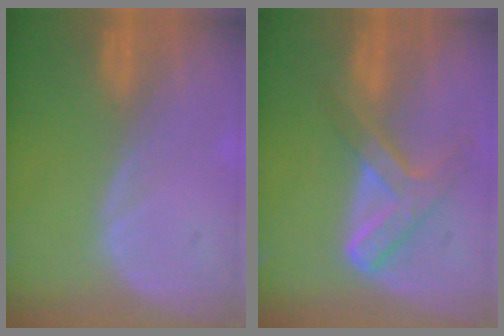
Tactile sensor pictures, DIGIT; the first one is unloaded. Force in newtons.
{"total": 7.2, "press": 6.0, "slide": 4.0}